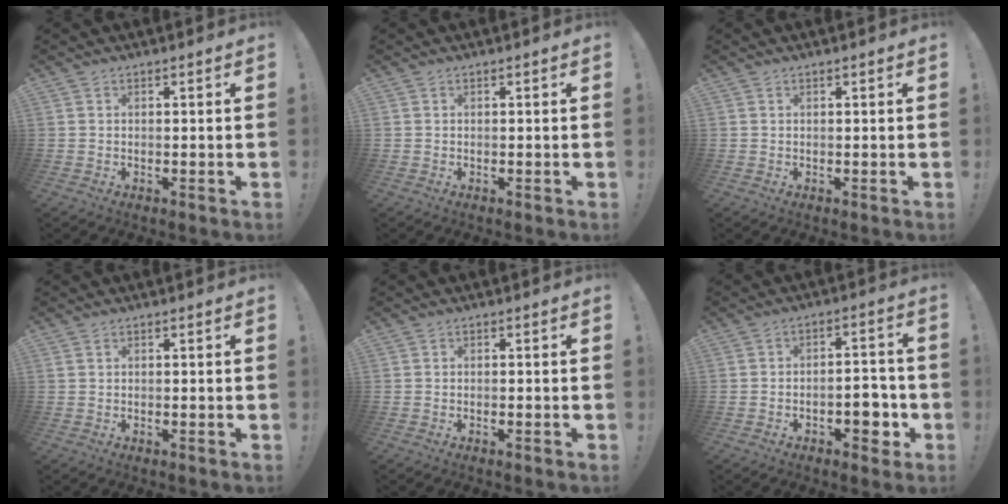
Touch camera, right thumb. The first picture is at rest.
{"total": 0.0}
{"total": 0.0}
{"total": 0.0}
{"total": 0.8, "force": [-0.7, 0.1, 0.5], "torque": [-0.012, 0.001, -0.011]}
{"total": 7.4, "force": [-2.7, 4.6, 5.1], "torque": [-0.052, 0.018, -0.044]}